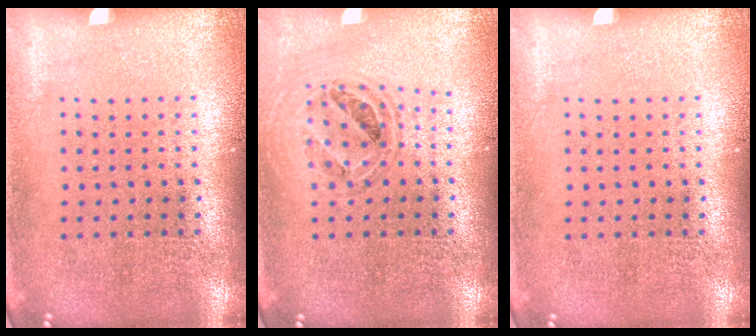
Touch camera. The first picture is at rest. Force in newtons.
{"total": 0.8, "press": 0.7, "slide": 0.3}
{"total": 0.0}